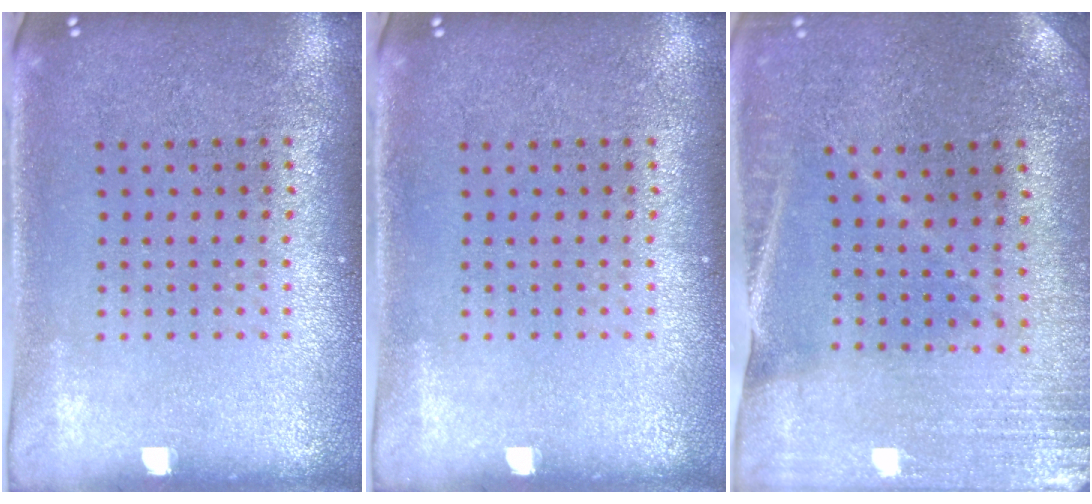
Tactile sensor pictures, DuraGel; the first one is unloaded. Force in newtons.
{"total": 0.0}
{"total": 0.5, "press": 0.5, "slide": 0.0}